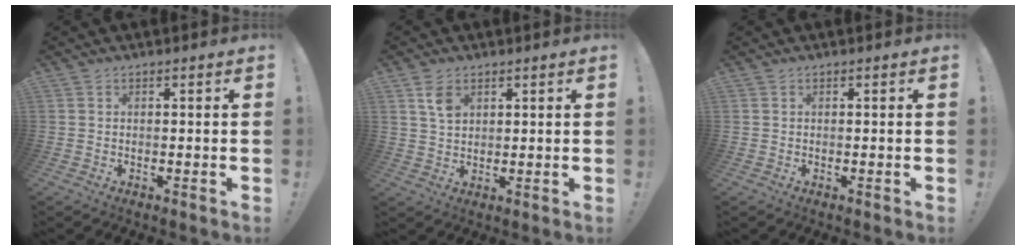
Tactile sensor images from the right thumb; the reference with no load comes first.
{"total": 5.1, "force": [2.4, 3.1, 3.3], "torque": [-0.048, -0.008, 0.044]}
{"total": 0.0}